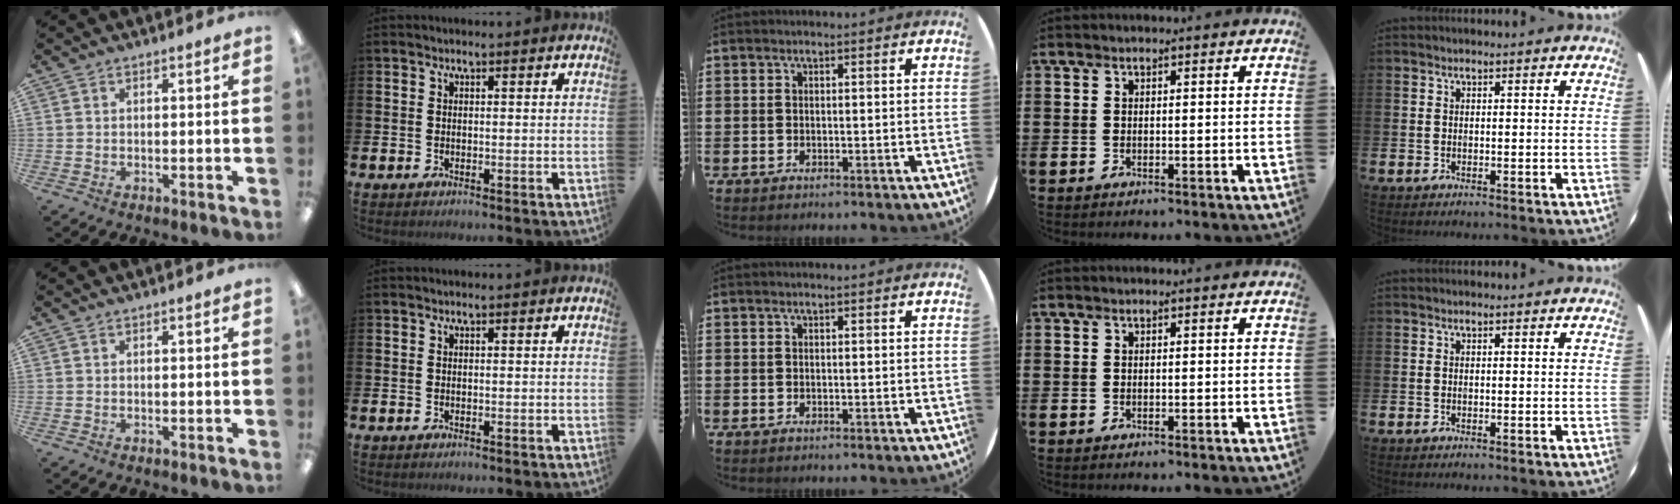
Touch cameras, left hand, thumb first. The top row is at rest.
{}